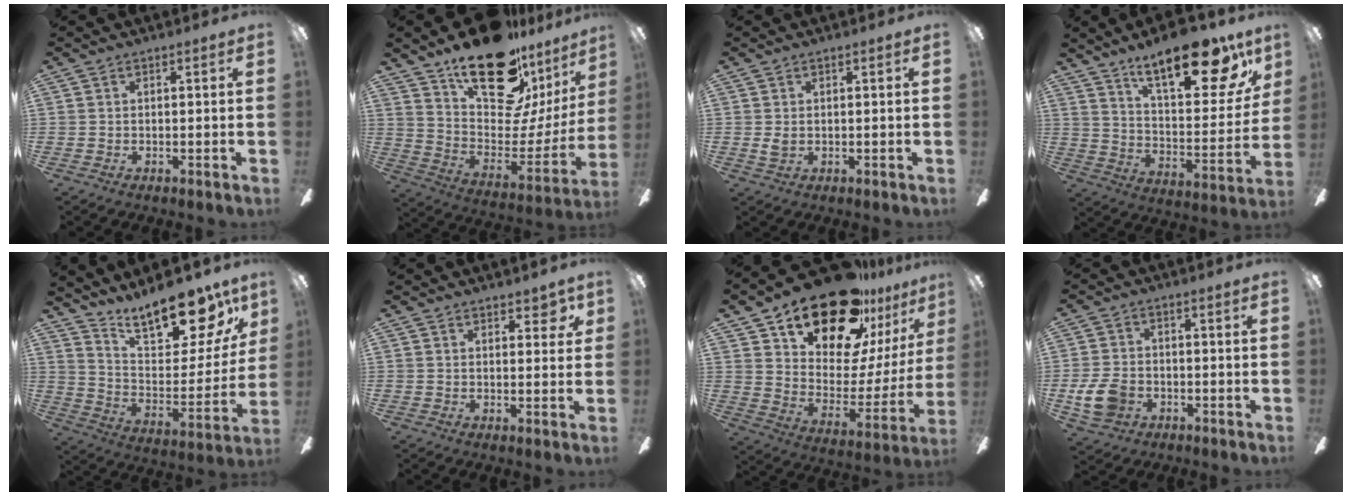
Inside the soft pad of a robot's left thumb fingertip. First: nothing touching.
{"total": 24.7, "force": [16.7, 11.4, 14.1], "torque": [-0.206, -0.111, 0.298]}
{"total": 1.8, "force": [0.2, 1.2, 1.3], "torque": [-0.018, 0.001, 0.001]}
{"total": 23.3, "force": [16.2, 8.0, 14.8], "torque": [-0.221, -0.098, 0.265]}
{"total": 20.8, "force": [17.0, 7.1, 9.6], "torque": [-0.149, -0.119, 0.293]}
{"total": 4.1, "force": [2.8, 2.0, 2.2], "torque": [-0.017, -0.008, 0.045]}
{"total": 24.8, "force": [19.9, 10.3, 10.8], "torque": [-0.171, -0.134, 0.348]}
{"total": 8.5, "force": [-2.7, 6.3, 5.0], "torque": [-0.110, 0.013, -0.050]}